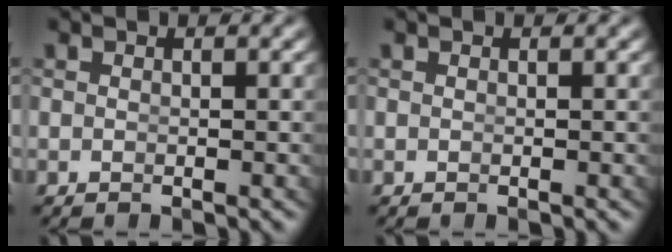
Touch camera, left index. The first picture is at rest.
{"total": 0.0}